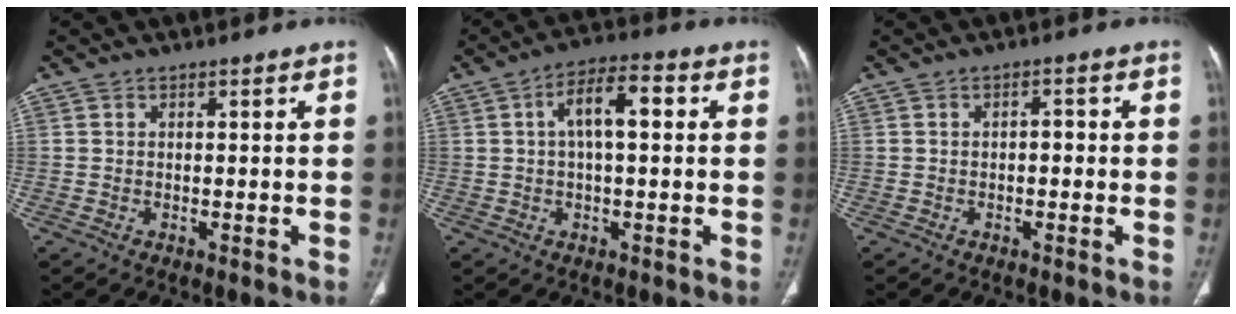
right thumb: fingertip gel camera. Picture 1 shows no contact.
{"total": 8.1, "force": [1.4, 3.3, 7.3], "torque": [-0.124, 0.026, 0.016]}
{"total": 1.8, "force": [-0.2, 1.0, 1.5], "torque": [-0.015, 0.006, -0.007]}